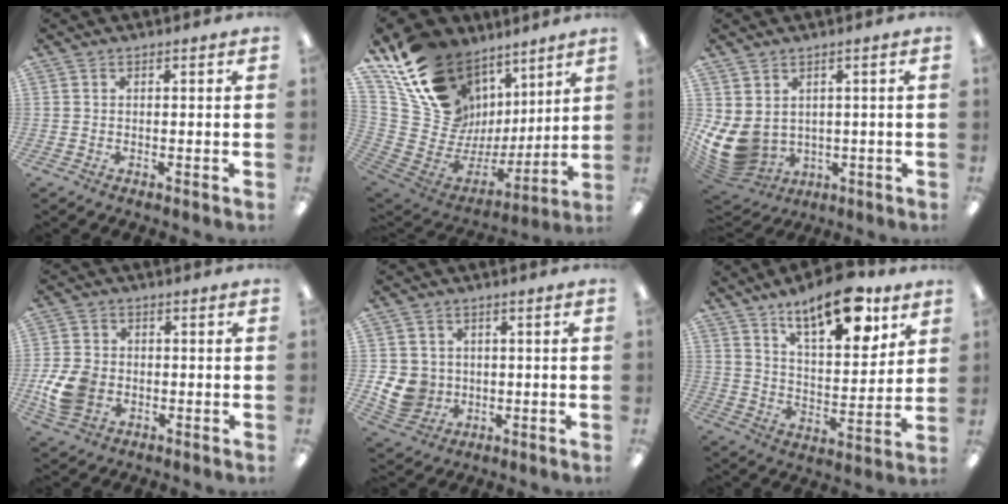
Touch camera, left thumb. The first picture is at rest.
{"total": 20.3, "force": [12.6, 14.3, 7.0], "torque": [-0.134, -0.090, 0.266]}
{"total": 9.1, "force": [0.1, 7.4, 5.4], "torque": [-0.151, -0.018, 0.010]}
{"total": 9.5, "force": [-2.2, 7.3, 5.6], "torque": [-0.123, 0.009, -0.039]}
{"total": 8.0, "force": [-0.6, 7.5, 2.8], "torque": [-0.079, 0.006, -0.007]}
{"total": 16.0, "force": [11.6, 5.8, 9.4], "torque": [-0.130, -0.068, 0.193]}